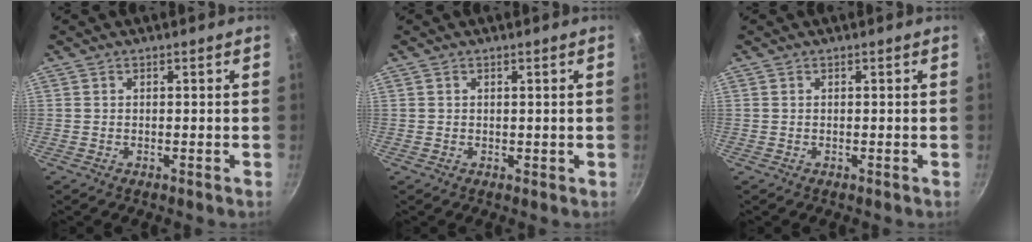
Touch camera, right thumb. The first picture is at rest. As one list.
[{"total": 0.7, "force": [0.3, 0.6, 0.1], "torque": [0.005, 0.003, 0.004]}, {"total": 0.0}]